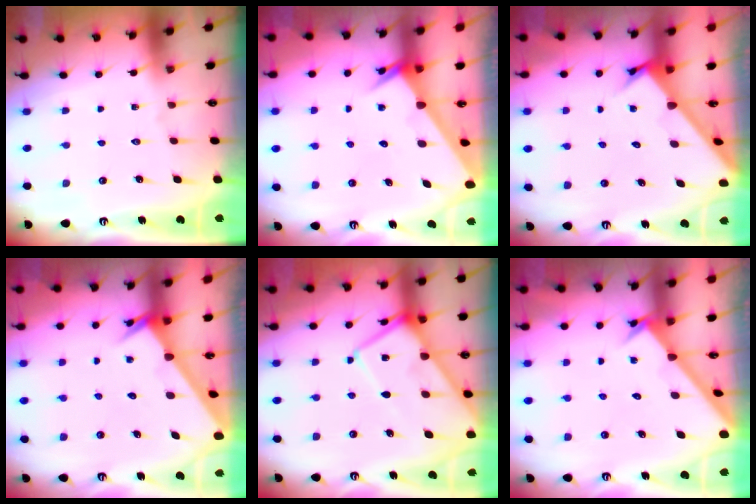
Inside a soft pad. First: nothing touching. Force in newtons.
{"total": 2.5, "press": 2.5, "slide": 0.1}
{"total": 2.7, "press": 2.7, "slide": 0.2}
{"total": 2.6, "press": 2.6, "slide": 0.1}
{"total": 12.1, "press": 12.0, "slide": 1.4}
{"total": 2.0, "press": 2.0, "slide": 0.2}